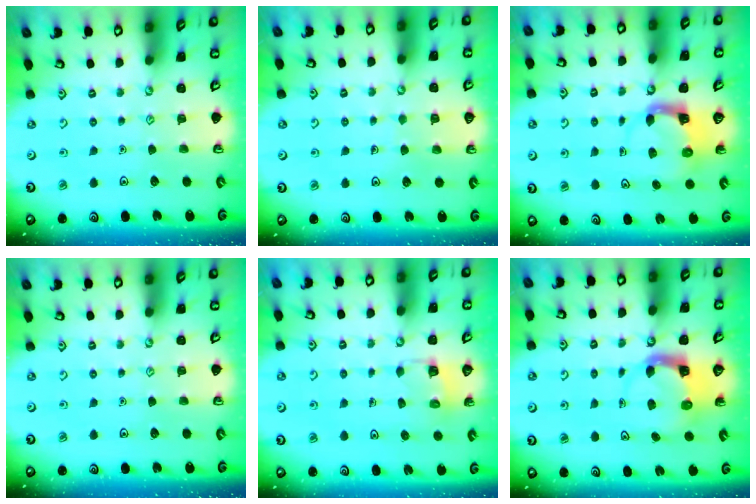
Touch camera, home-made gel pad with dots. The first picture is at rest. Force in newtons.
{"total": 3.4, "press": 3.4, "slide": 0.3}
{"total": 4.0, "press": 3.9, "slide": 0.6}
{"total": 0.0}
{"total": 2.8, "press": 2.8, "slide": 0.2}
{"total": 3.7, "press": 3.7, "slide": 0.6}